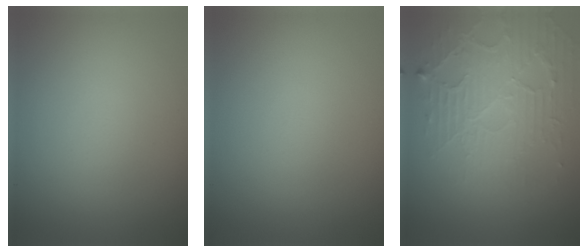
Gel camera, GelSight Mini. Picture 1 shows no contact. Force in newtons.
{"total": 0.0}
{"total": 5.6, "press": 3.4, "slide": 4.4}